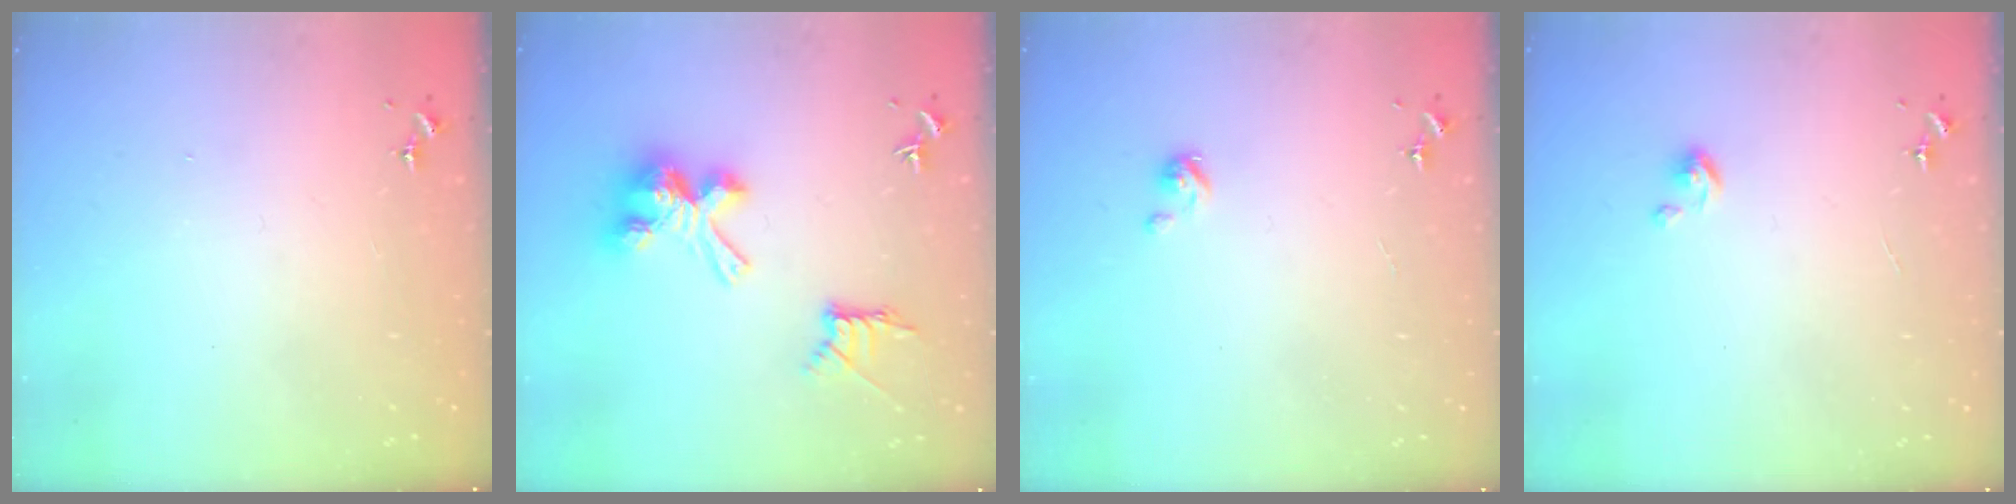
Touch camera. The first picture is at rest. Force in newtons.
{"total": 15.2, "press": 15.2, "slide": 0.9}
{"total": 2.9, "press": 2.9, "slide": 0.2}
{"total": 3.7, "press": 3.7, "slide": 0.3}